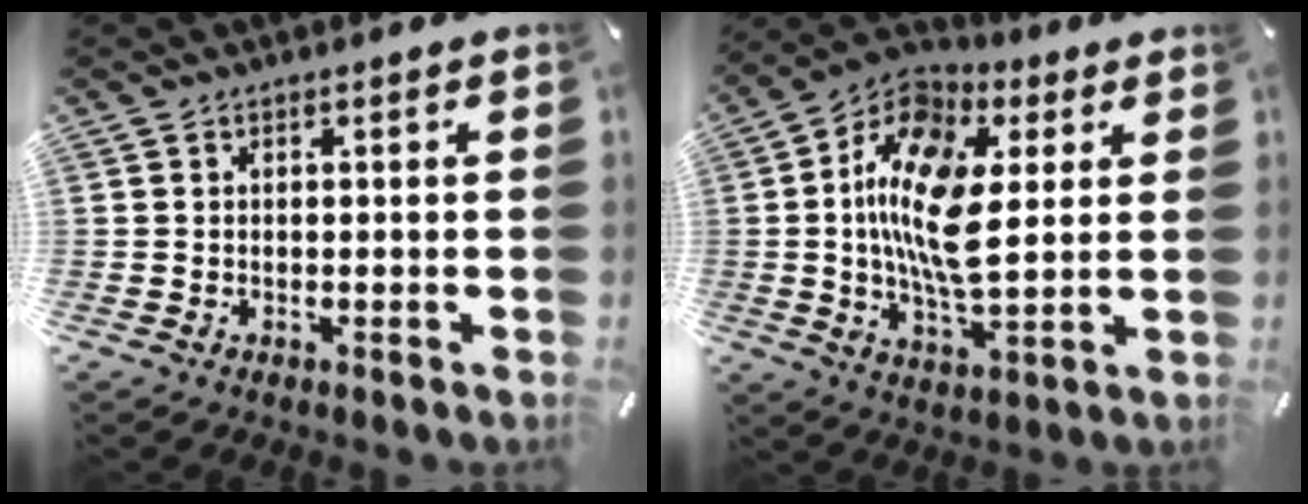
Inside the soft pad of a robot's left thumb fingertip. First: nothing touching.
{"total": 16.4, "force": [2.9, 8.2, 13.9], "torque": [-0.288, -0.011, 0.047]}